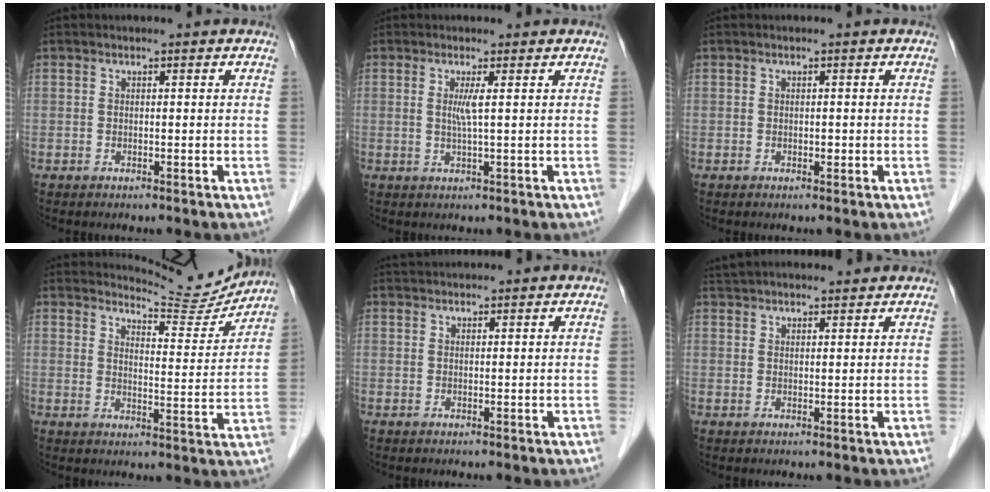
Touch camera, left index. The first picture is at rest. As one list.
[{"total": 2.0, "force": [0.4, -0.5, 1.9], "torque": [-0.041, -0.004, 0.010]}, {"total": 0.5, "force": [-0.1, 0.3, 0.4], "torque": [-0.008, 0.001, -0.003]}, {"total": 8.5, "force": [8.5, 0.2, -0.3], "torque": [-0.003, -0.025, 0.114]}, {"total": 1.3, "force": [1.3, -0.1, 0.2], "torque": [-0.005, 0.018, 0.031]}, {"total": 8.8, "force": [8.0, 1.5, 3.3], "torque": [-0.050, 0.035, 0.123]}]